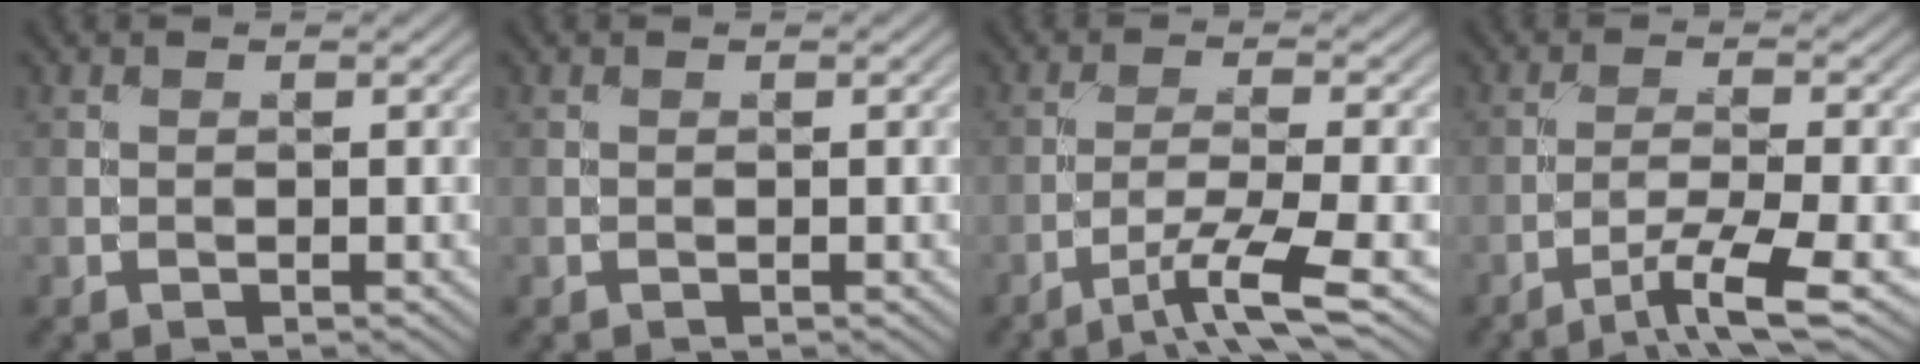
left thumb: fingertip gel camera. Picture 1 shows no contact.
{"total": 0.0}
{"total": 7.0, "force": [-4.1, 0.8, 5.6], "torque": [-0.093, 0.006, -0.077]}
{"total": 6.1, "force": [-3.6, 0.6, 4.9], "torque": [-0.083, 0.003, -0.066]}